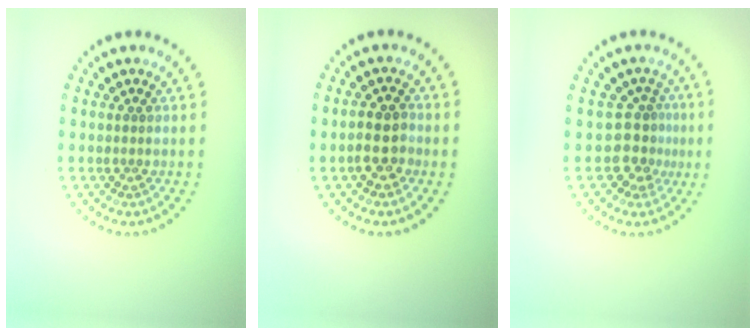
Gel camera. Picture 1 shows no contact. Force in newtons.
{"total": 2.6, "press": 2.6, "slide": 0.7}
{"total": 2.9, "press": 2.1, "slide": 2.0}